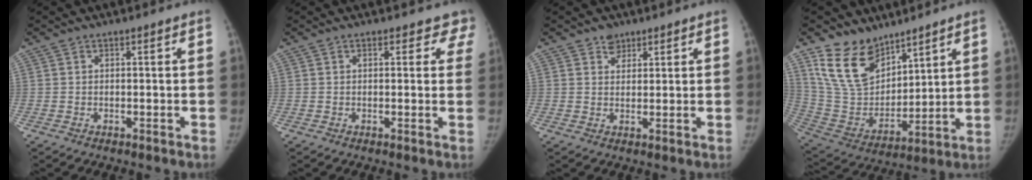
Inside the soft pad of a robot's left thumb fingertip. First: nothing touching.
{"total": 3.9, "force": [3.1, 2.2, 1.1], "torque": [0.029, -0.008, 0.016]}
{"total": 3.2, "force": [2.1, 2.3, 0.5], "torque": [0.019, -0.012, 0.030]}
{"total": 15.4, "force": [10.7, 9.2, 6.3], "torque": [-0.080, -0.062, 0.226]}